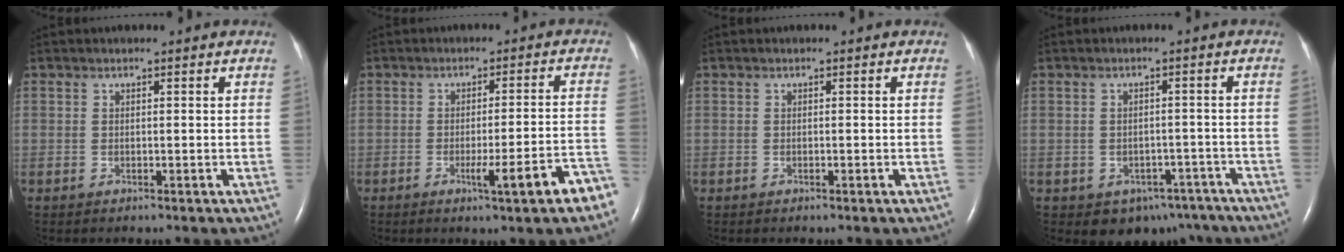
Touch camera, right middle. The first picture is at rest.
{"total": 8.6, "force": [-4.8, -0.2, 7.1], "torque": [-0.090, 0.000, -0.062]}
{"total": 0.0}
{"total": 7.4, "force": [-5.3, 4.8, 2.0], "torque": [-0.013, 0.020, -0.064]}